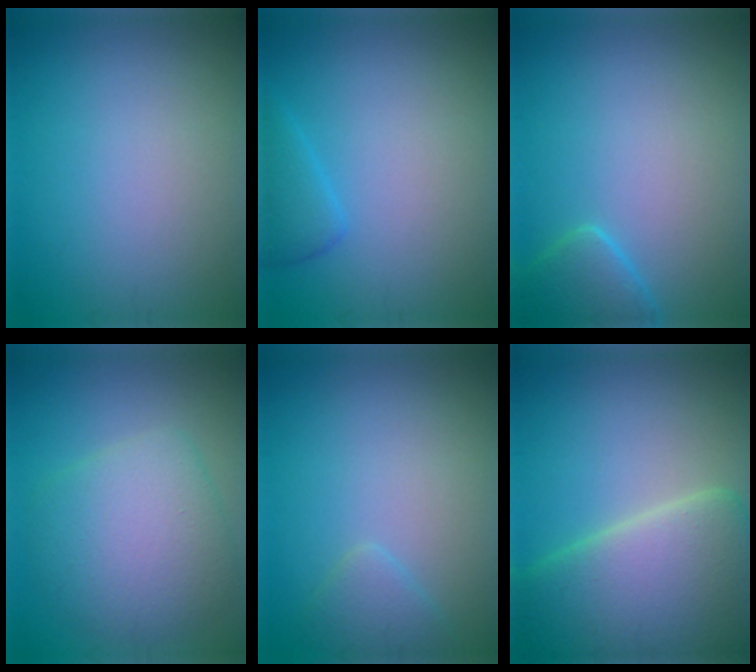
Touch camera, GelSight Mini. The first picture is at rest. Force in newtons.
{"total": 2.0, "press": 2.0, "slide": 0.2}
{"total": 2.4, "press": 2.4, "slide": 0.3}
{"total": 6.1, "press": 6.1, "slide": 0.3}
{"total": 1.5, "press": 1.5, "slide": 0.0}
{"total": 11.8, "press": 11.8, "slide": 0.6}